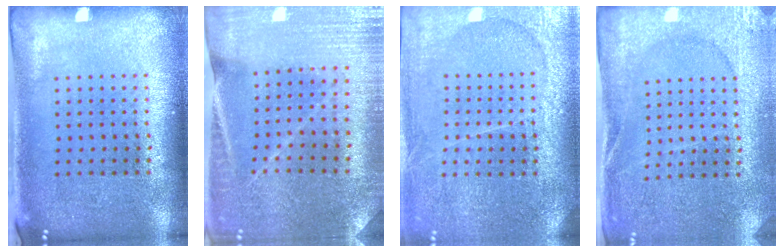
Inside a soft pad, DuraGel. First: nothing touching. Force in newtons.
{"total": 1.2, "press": 1.2, "slide": 0.1}
{"total": 3.6, "press": 3.3, "slide": 1.4}
{"total": 2.7, "press": 2.7, "slide": 0.2}